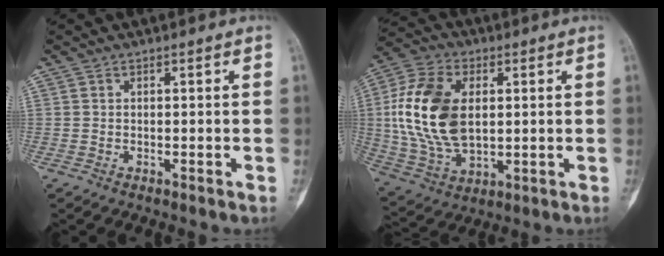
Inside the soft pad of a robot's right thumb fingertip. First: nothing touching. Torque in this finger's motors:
{"motor_torque": [2.14, 2.17, 1.10, -1.23, 0.51]}